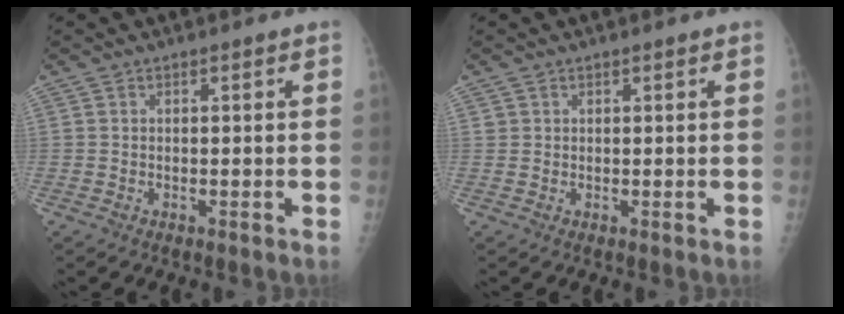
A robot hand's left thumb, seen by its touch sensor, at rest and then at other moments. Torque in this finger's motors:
{"motor_torque": [0.01, 0.14, 0.11, 0.12, -0.01]}